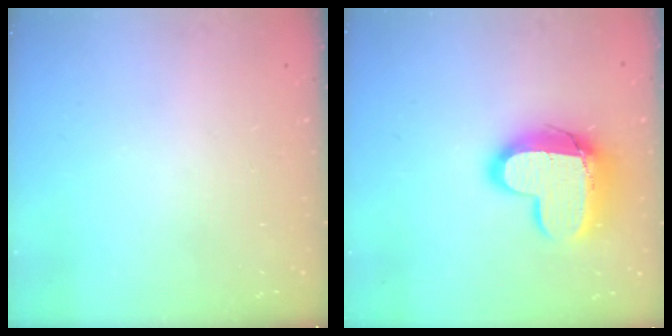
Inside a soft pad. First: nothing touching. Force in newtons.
{"total": 15.4, "press": 15.4, "slide": 1.1}